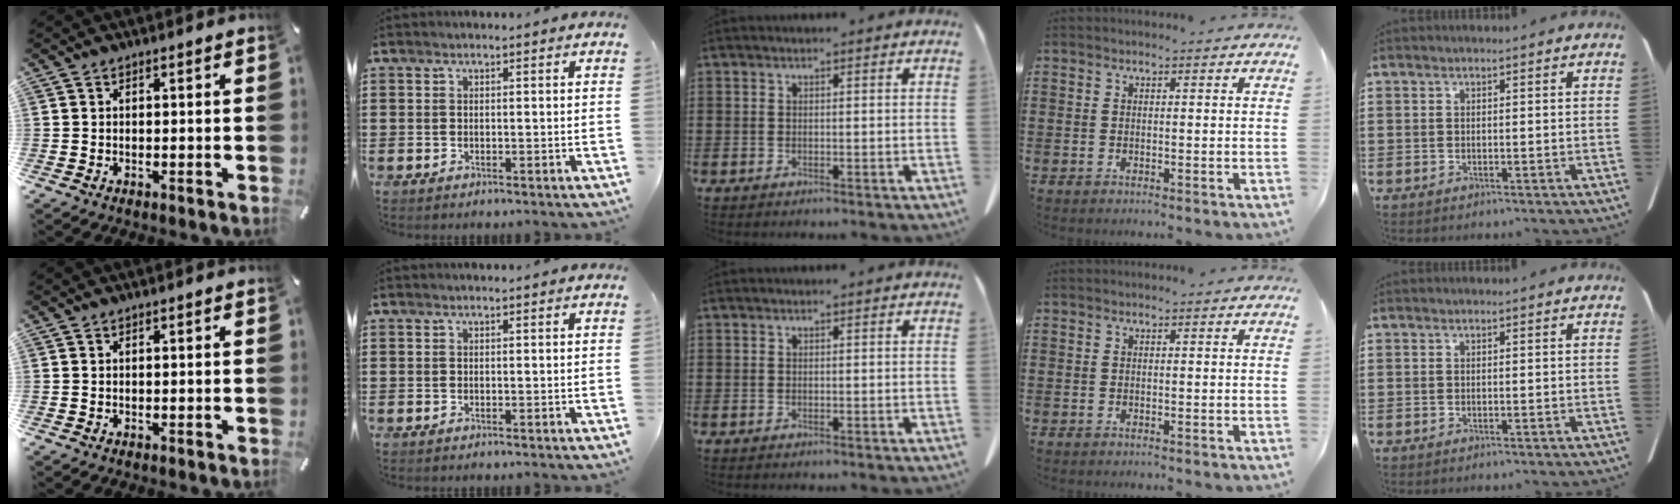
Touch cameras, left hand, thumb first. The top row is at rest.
{}